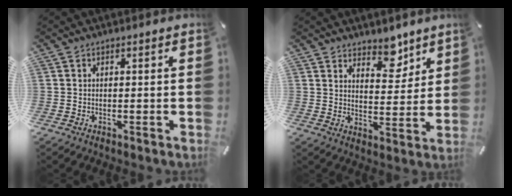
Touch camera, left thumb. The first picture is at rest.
{"total": 7.5, "force": [6.1, 4.1, 1.4], "torque": [0.001, -0.050, 0.105]}